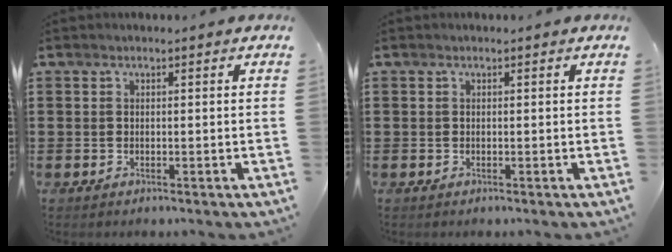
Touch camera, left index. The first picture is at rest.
{"total": 0.0}